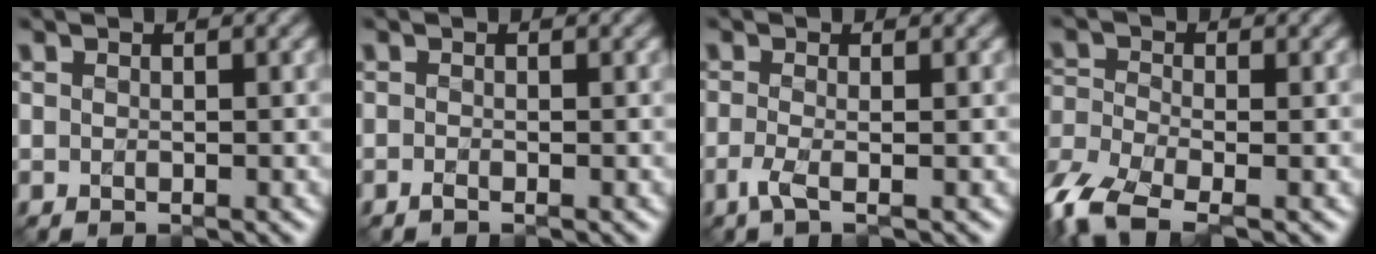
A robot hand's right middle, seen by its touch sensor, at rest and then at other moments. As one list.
[{"total": 0.5, "force": [-0.4, 0.1, 0.3], "torque": [-0.007, -0.003, -0.009]}, {"total": 2.0, "force": [-0.7, 0.5, 1.7], "torque": [-0.038, -0.009, -0.022]}, {"total": 6.6, "force": [-4.3, 2.7, 4.1], "torque": [-0.101, -0.018, -0.097]}]